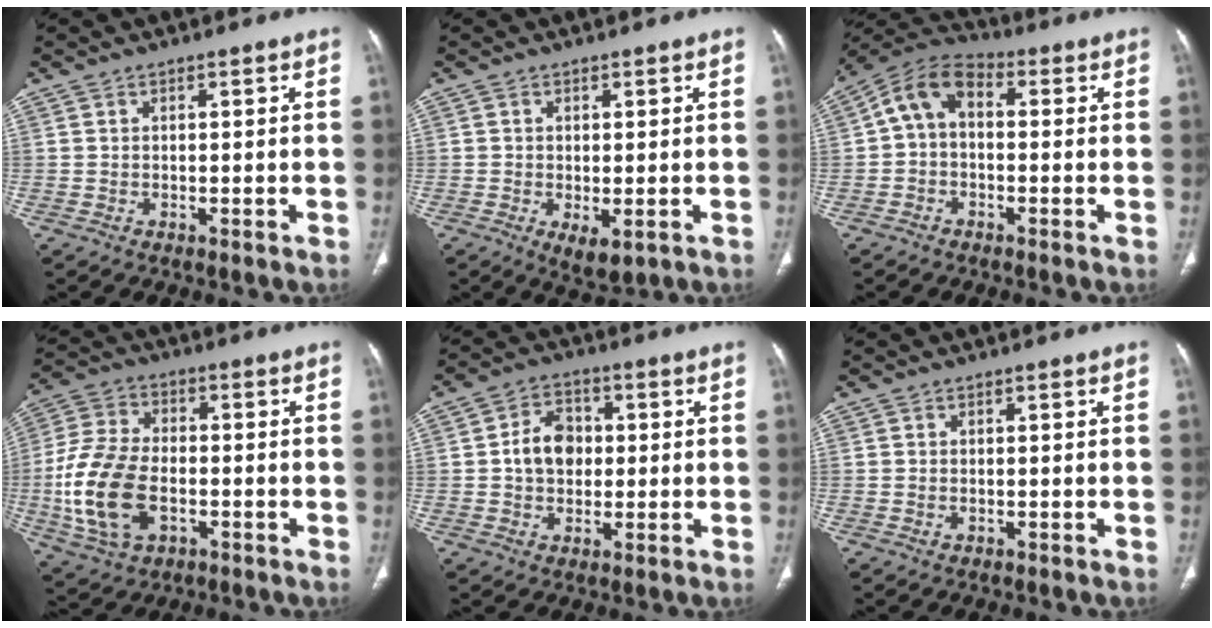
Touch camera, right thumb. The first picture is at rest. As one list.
[{"total": 4.3, "force": [-1.3, 2.0, 3.6], "torque": [-0.059, -0.013, -0.011]}, {"total": 8.5, "force": [0.4, 5.8, 6.2], "torque": [-0.101, 0.033, -0.010]}, {"total": 15.9, "force": [-3.5, 9.8, 12.0], "torque": [-0.249, 0.012, -0.062]}, {"total": 7.8, "force": [0.2, 6.1, 4.9], "torque": [-0.057, 0.013, 0.000]}, {"total": 0.7, "force": [-0.2, 0.5, 0.4], "torque": [-0.013, 0.004, -0.001]}]